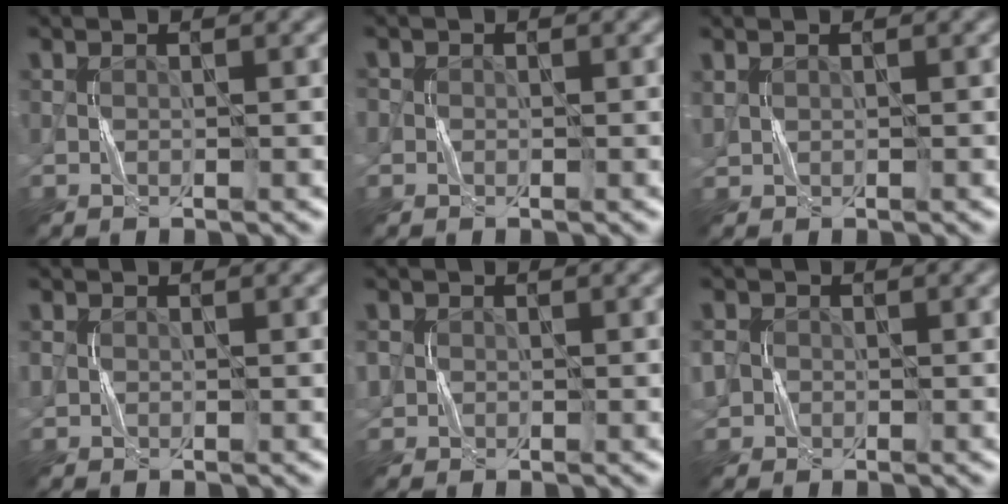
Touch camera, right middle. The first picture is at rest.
{"total": 0.9, "force": [0.0, 0.9, 0.1], "torque": [0.005, -0.003, -0.007]}
{"total": 0.6, "force": [0.5, 0.4, 0.1], "torque": [-0.005, 0.000, 0.015]}
{"total": 0.9, "force": [0.0, 0.9, 0.3], "torque": [-0.004, 0.001, -0.004]}
{"total": 2.0, "force": [0.1, 1.9, 0.5], "torque": [-0.013, 0.005, 0.000]}
{"total": 3.7, "force": [-0.4, 3.5, 1.3], "torque": [-0.034, 0.011, -0.021]}